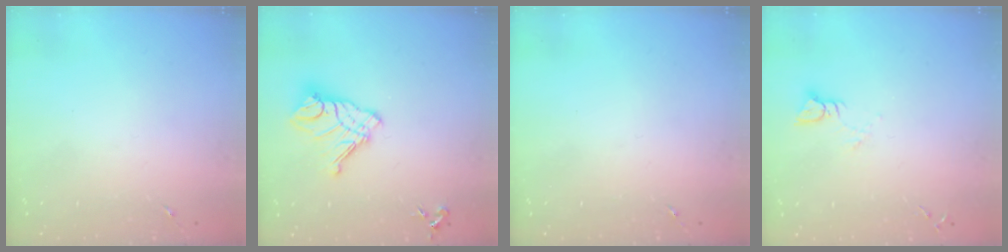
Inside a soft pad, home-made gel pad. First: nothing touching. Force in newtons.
{"total": 14.1, "press": 14.1, "slide": 1.5}
{"total": 0.0}
{"total": 3.5, "press": 3.5, "slide": 0.3}